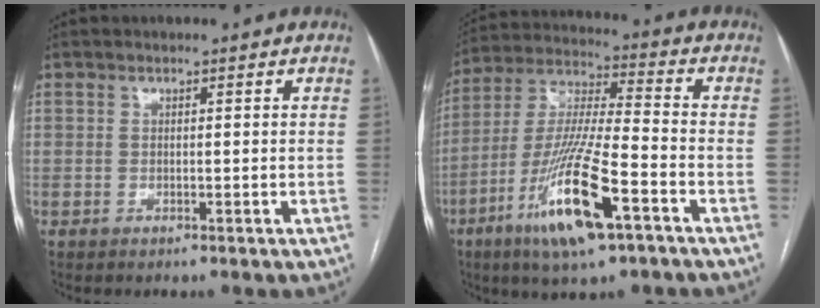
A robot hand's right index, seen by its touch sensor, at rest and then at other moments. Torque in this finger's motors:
{"motor_torque": [1.82, -0.32, 1.00, 0.21]}